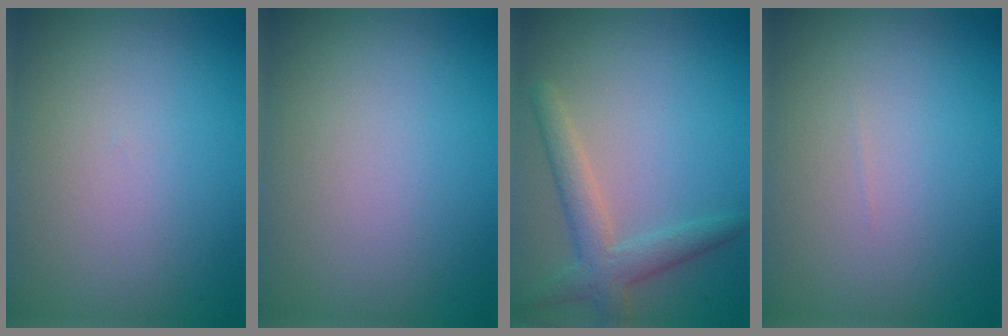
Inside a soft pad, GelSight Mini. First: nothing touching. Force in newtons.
{"total": 0.0}
{"total": 3.3, "press": 3.3, "slide": 0.1}
{"total": 0.0}